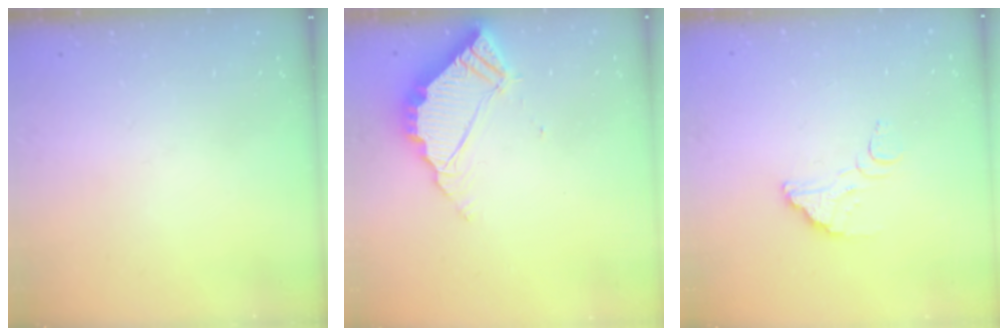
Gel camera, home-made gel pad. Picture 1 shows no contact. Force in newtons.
{"total": 6.6, "press": 6.6, "slide": 0.2}
{"total": 4.3, "press": 4.2, "slide": 0.3}